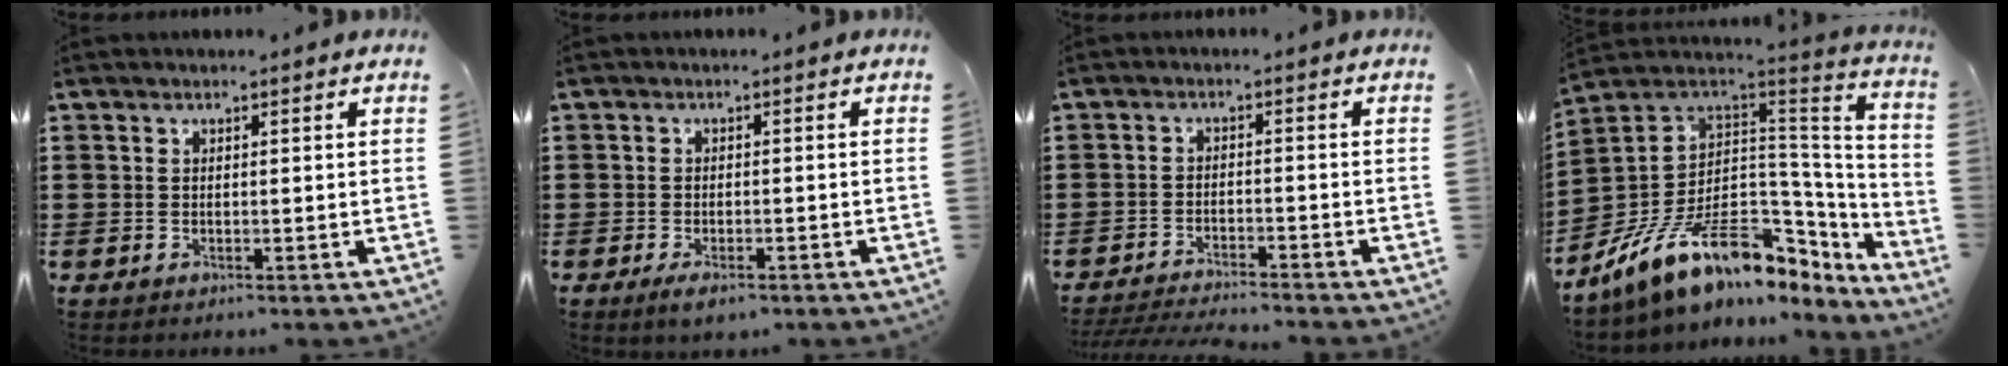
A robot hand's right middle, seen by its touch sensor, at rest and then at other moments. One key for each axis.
{"total": 2.0, "fx": -1.4, "fy": 0.8, "fz": 1.2, "tx": -0.028, "ty": -0.001, "tz": -0.029}
{"total": 3.2, "fx": -3.2, "fy": 0.0, "fz": 0.5, "tx": -0.018, "ty": -0.003, "tz": -0.069}
{"total": 15.9, "fx": -7.7, "fy": 8.3, "fz": 11.2, "tx": -0.242, "ty": 0.004, "tz": -0.137}